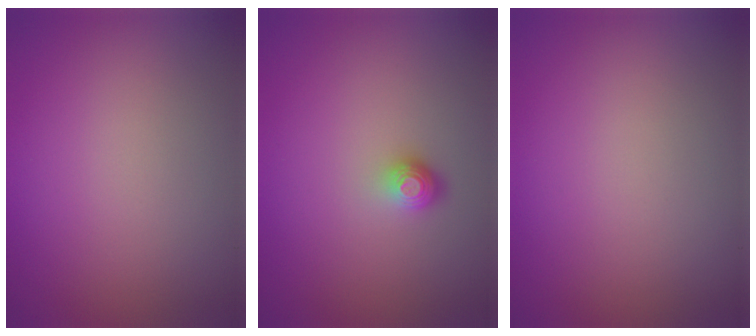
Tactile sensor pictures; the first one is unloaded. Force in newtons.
{"total": 1.6, "press": 1.1, "slide": 1.2}
{"total": 0.0}